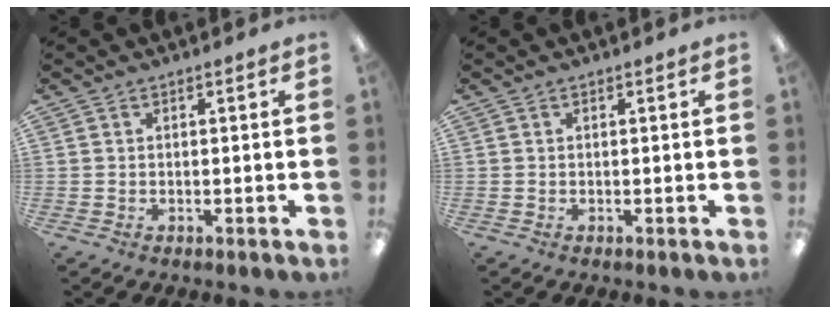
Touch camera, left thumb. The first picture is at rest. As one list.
[{"total": 0.0}]